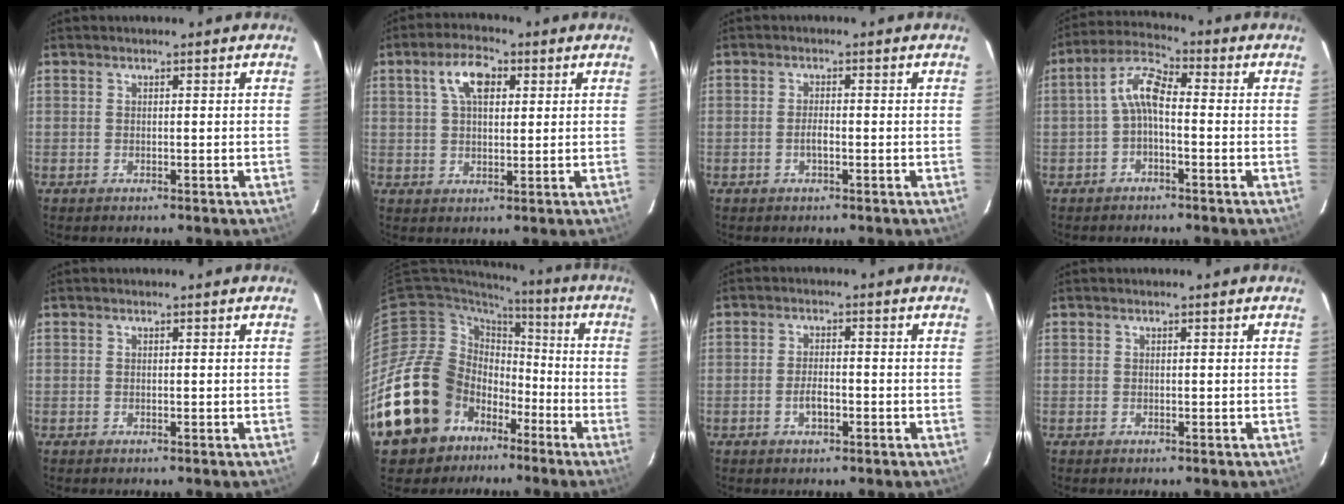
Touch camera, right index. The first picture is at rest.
{"total": 7.0, "force": [2.7, 3.6, 5.4], "torque": [-0.101, 0.019, 0.048]}
{"total": 1.5, "force": [-0.6, 0.4, 1.3], "torque": [-0.026, 0.000, -0.012]}
{"total": 5.9, "force": [-1.1, 2.4, 5.2], "torque": [-0.115, 0.023, -0.027]}
{"total": 0.0}
{"total": 22.1, "force": [-10.4, 16.2, 10.8], "torque": [-0.237, 0.023, -0.161]}
{"total": 3.0, "force": [-1.4, 1.2, 2.4], "torque": [-0.049, 0.000, -0.023]}
{"total": 0.0}